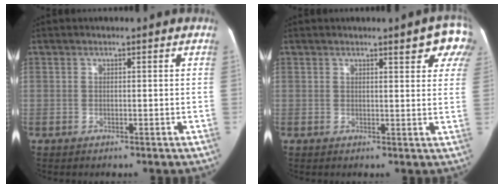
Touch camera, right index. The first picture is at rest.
{"total": 6.7, "force": [4.5, 1.6, 4.6], "torque": [-0.042, -0.002, 0.032]}